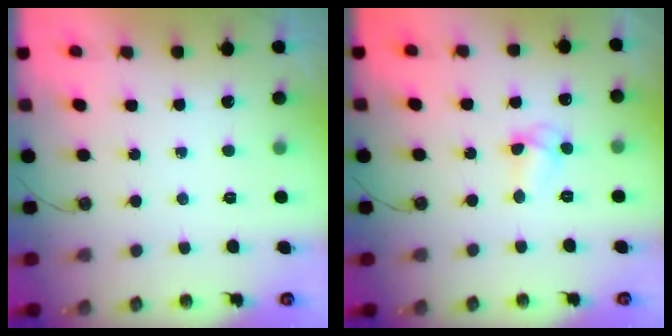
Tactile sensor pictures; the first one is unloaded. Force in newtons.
{"total": 5.2, "press": 5.2, "slide": 0.5}